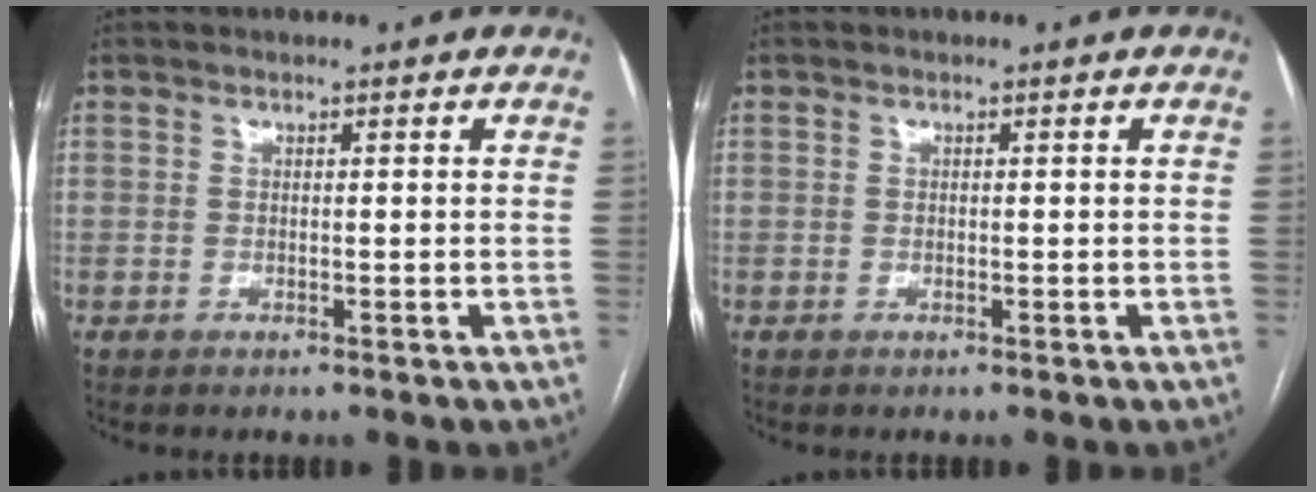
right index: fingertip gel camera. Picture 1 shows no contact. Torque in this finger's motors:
{"motor_torque": [-0.07, -0.04, -0.05, -0.01]}